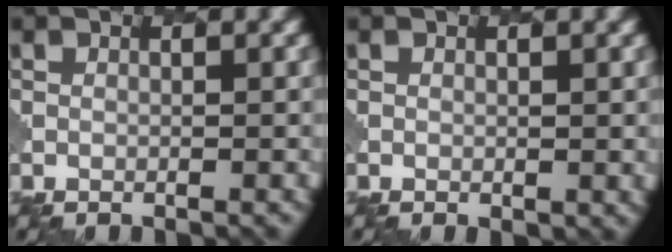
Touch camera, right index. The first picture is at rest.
{"total": 1.3, "force": [0.2, 0.7, 1.1], "torque": [-0.014, -0.005, 0.006]}